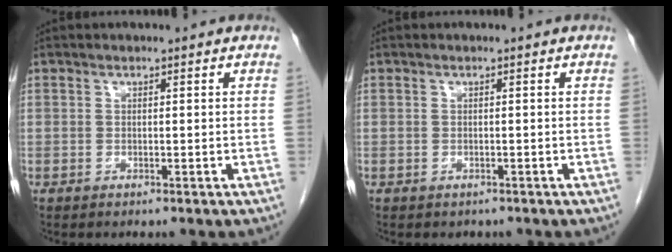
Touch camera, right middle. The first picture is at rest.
{"total": 0.8, "force": [-0.7, 0.5, 0.0], "torque": [-0.011, -0.001, -0.008]}